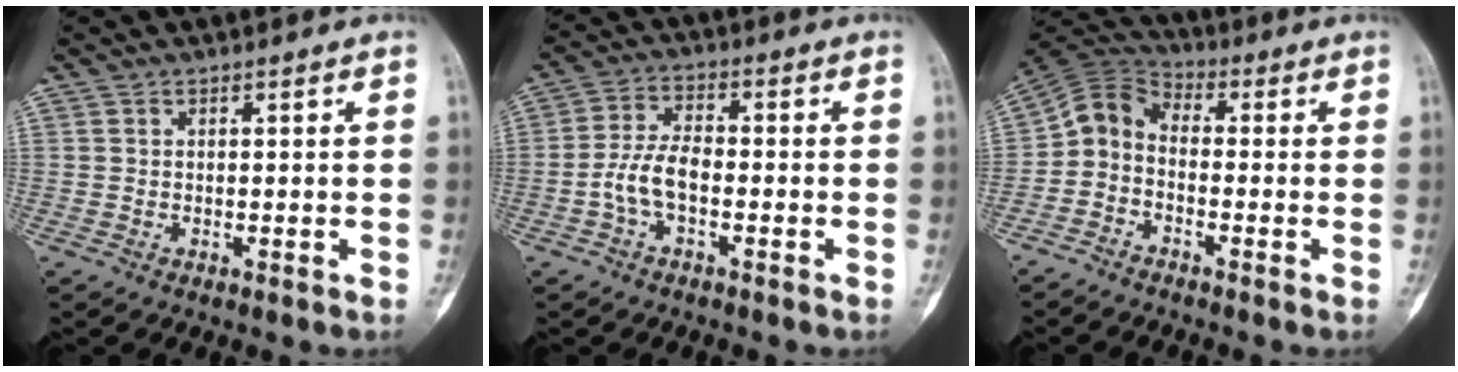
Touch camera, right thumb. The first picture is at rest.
{"total": 6.5, "force": [-1.9, 3.2, 5.3], "torque": [-0.106, 0.025, -0.043]}
{"total": 6.7, "force": [-2.0, 4.6, 4.5], "torque": [-0.074, 0.035, -0.062]}